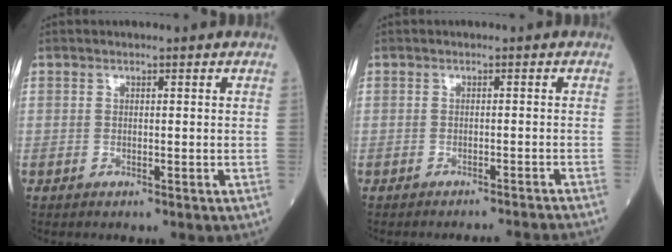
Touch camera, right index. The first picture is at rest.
{"total": 6.4, "force": [-6.2, -1.0, 1.0], "torque": [-0.005, -0.011, -0.068]}